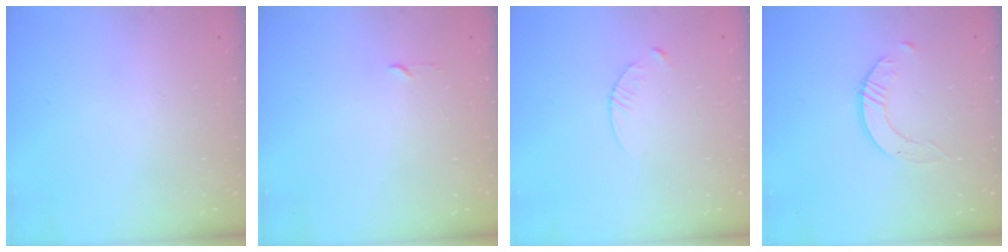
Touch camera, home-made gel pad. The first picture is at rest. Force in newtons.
{"total": 2.3, "press": 2.2, "slide": 0.3}
{"total": 3.6, "press": 3.5, "slide": 0.4}
{"total": 1.6, "press": 1.6, "slide": 0.2}